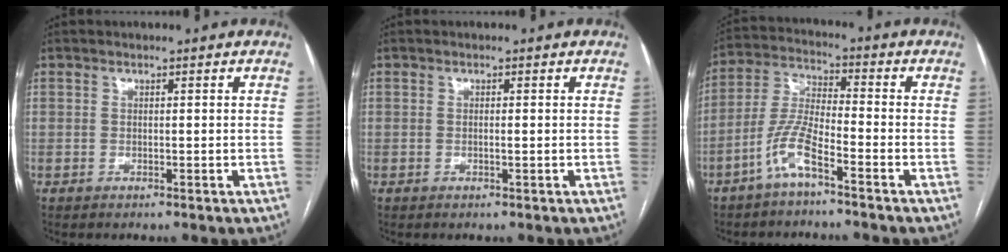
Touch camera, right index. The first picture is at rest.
{"total": 0.6, "force": [-0.1, 0.0, 0.5], "torque": [-0.010, 0.001, -0.002]}
{"total": 7.4, "force": [-4.4, 0.9, 5.8], "torque": [-0.133, 0.004, -0.092]}